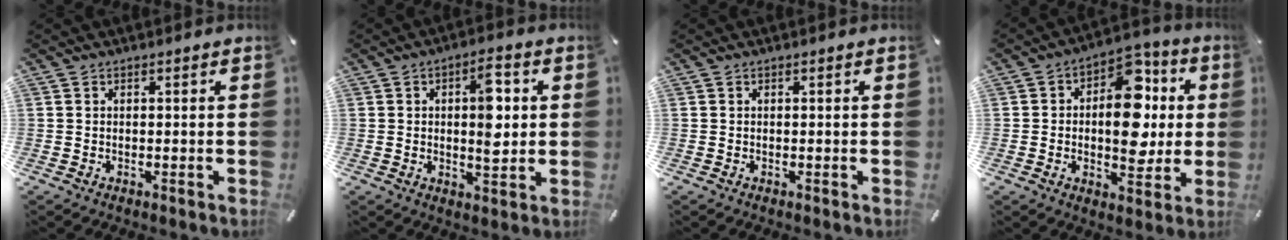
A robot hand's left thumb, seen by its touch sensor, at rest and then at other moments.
{"total": 9.6, "force": [1.5, 4.6, 8.4], "torque": [-0.114, -0.009, 0.018]}
{"total": 0.0}
{"total": 16.4, "force": [1.2, 10.6, 12.5], "torque": [-0.161, -0.011, 0.021]}